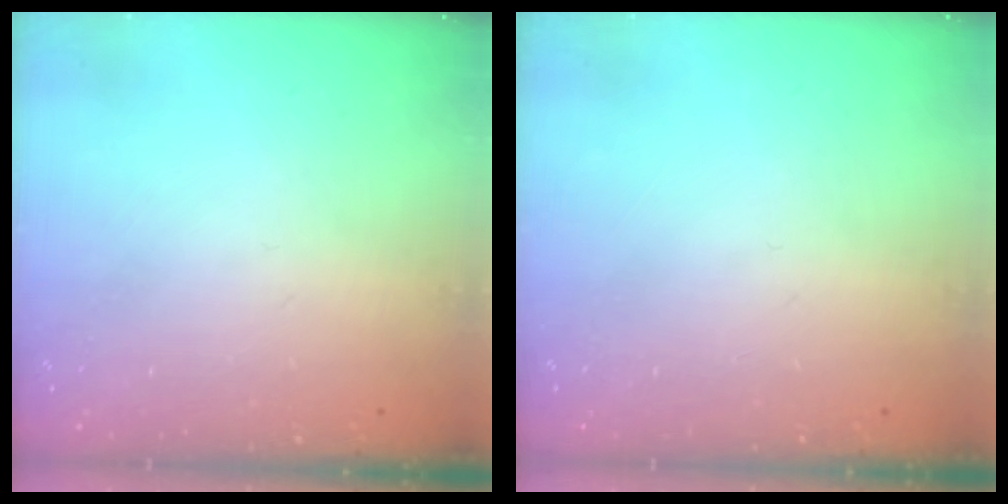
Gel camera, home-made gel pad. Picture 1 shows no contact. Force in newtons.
{"total": 0.0}